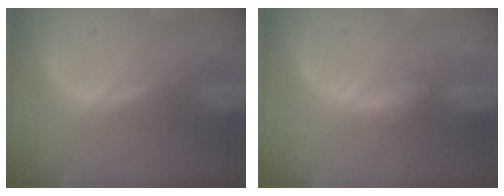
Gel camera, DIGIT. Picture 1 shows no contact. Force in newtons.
{"total": 4.7, "press": 4.2, "slide": 2.1}